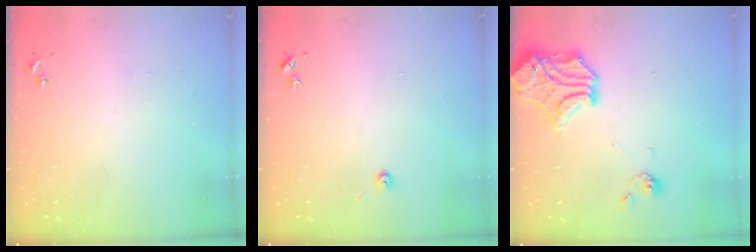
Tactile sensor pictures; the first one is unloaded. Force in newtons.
{"total": 3.0, "press": 3.0, "slide": 0.3}
{"total": 16.4, "press": 16.1, "slide": 3.1}